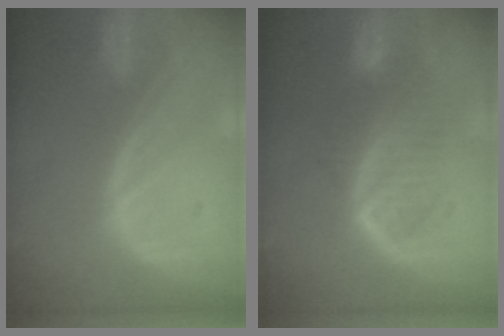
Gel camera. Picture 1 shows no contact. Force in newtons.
{"total": 6.9, "press": 6.5, "slide": 2.3}